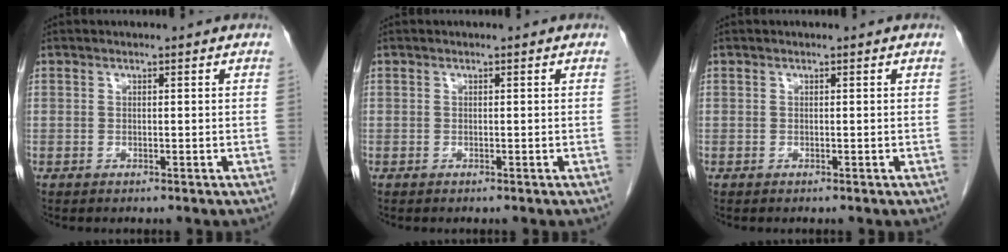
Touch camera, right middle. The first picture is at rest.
{"total": 0.0}
{"total": 0.0}